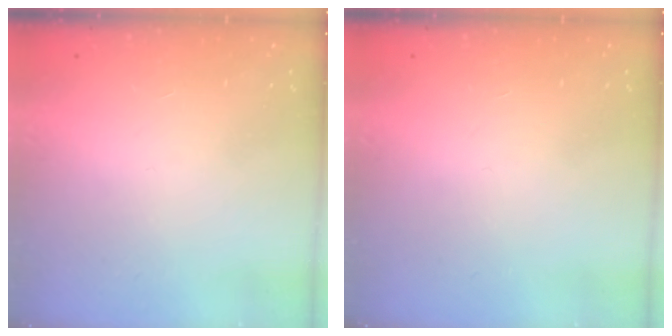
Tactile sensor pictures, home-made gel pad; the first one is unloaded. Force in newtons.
{"total": 0.0}